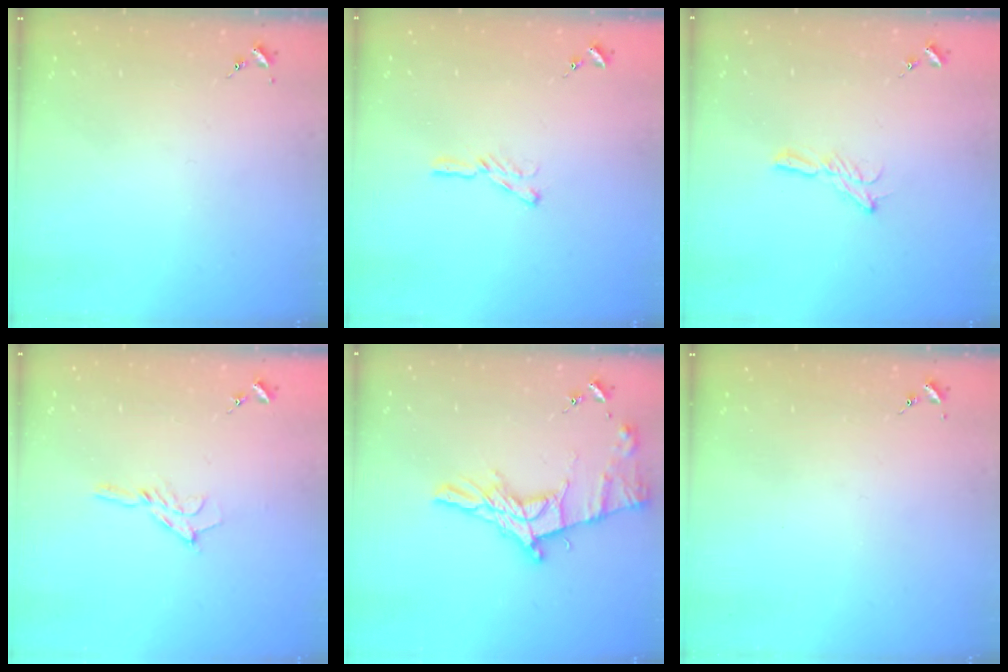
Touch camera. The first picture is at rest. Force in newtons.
{"total": 4.7, "press": 4.6, "slide": 0.6}
{"total": 6.4, "press": 6.4, "slide": 0.4}
{"total": 6.5, "press": 6.5, "slide": 0.7}
{"total": 16.2, "press": 16.1, "slide": 1.0}
{"total": 0.0}